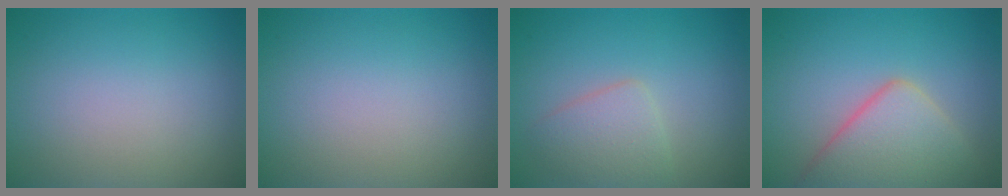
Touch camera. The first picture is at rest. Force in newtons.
{"total": 0.0}
{"total": 2.6, "press": 2.6, "slide": 0.2}
{"total": 6.0, "press": 6.0, "slide": 0.4}